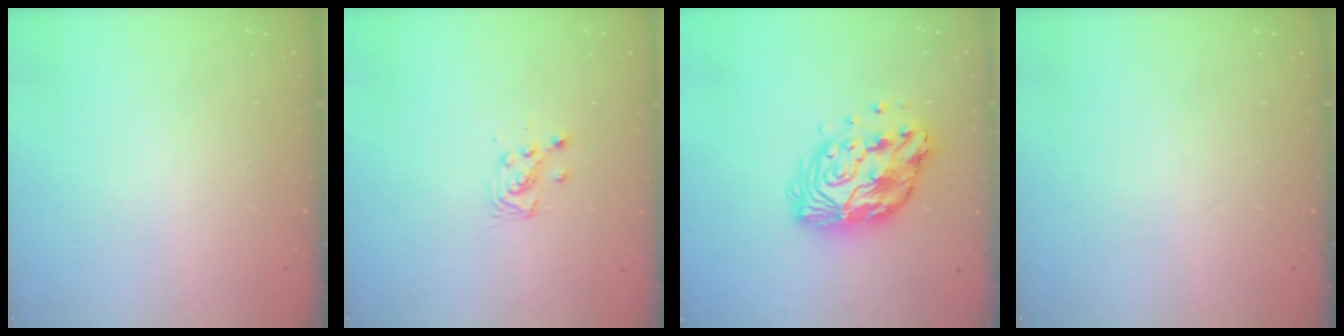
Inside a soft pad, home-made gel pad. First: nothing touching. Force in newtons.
{"total": 3.8, "press": 3.8, "slide": 0.5}
{"total": 14.6, "press": 14.5, "slide": 1.1}
{"total": 0.0}